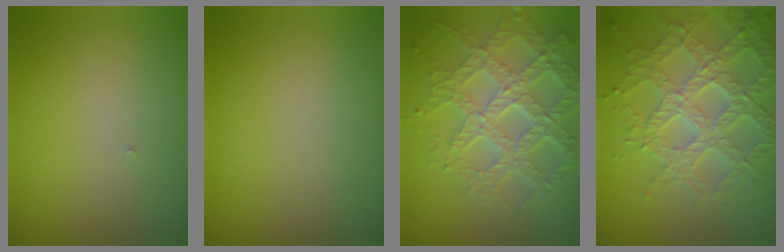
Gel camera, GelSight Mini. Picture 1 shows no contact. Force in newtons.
{"total": 0.0}
{"total": 7.2, "press": 5.0, "slide": 5.1}
{"total": 7.0, "press": 5.2, "slide": 4.7}